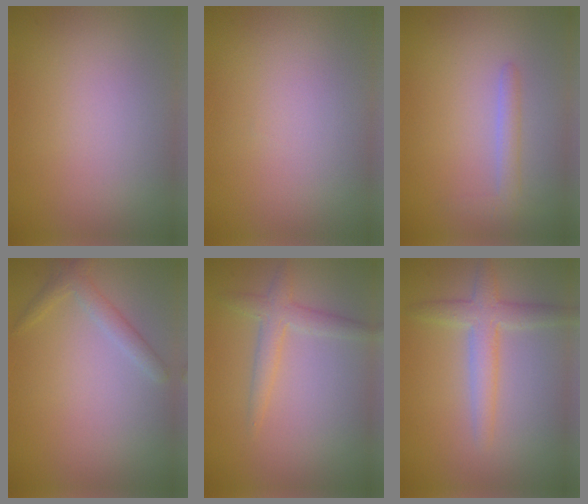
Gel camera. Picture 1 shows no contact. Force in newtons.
{"total": 0.0}
{"total": 1.5, "press": 1.5, "slide": 0.2}
{"total": 1.7, "press": 1.7, "slide": 0.0}
{"total": 2.3, "press": 2.3, "slide": 0.1}
{"total": 3.1, "press": 3.1, "slide": 0.1}